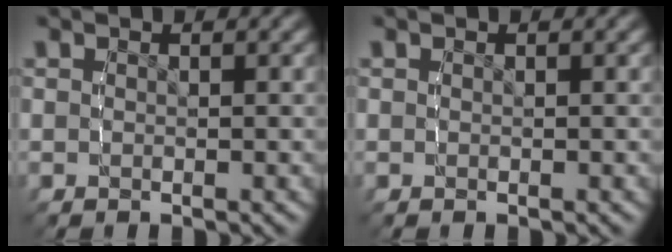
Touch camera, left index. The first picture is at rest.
{"total": 0.0}